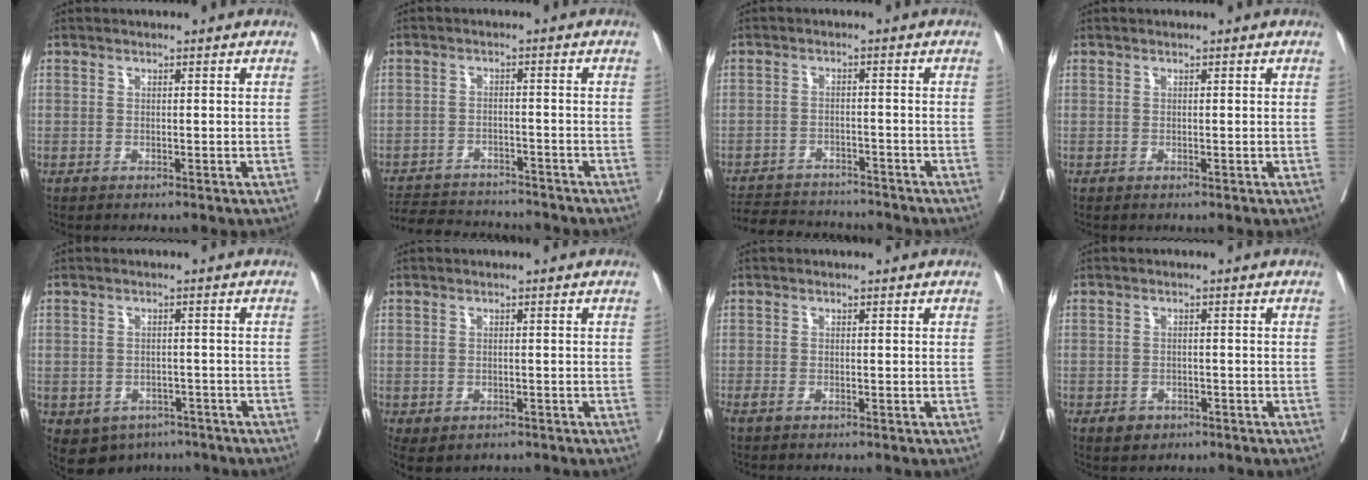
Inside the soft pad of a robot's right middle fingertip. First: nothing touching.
{"total": 10.5, "force": [-10.0, 2.2, 2.2], "torque": [-0.041, 0.003, -0.147]}
{"total": 10.1, "force": [-9.6, 2.3, 2.1], "torque": [-0.038, 0.003, -0.140]}
{"total": 0.0}
{"total": 7.3, "force": [-4.3, 5.5, 2.1], "torque": [-0.036, 0.008, -0.053]}
{"total": 4.1, "force": [-2.7, 2.6, 1.8], "torque": [-0.022, -0.003, -0.034]}
{"total": 0.8, "force": [-0.5, 0.3, 0.5], "torque": [-0.014, -0.003, -0.010]}
{"total": 2.3, "force": [-1.4, 1.7, 0.7], "torque": [-0.012, 0.004, -0.014]}